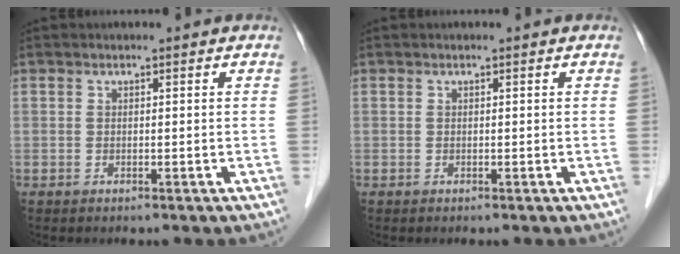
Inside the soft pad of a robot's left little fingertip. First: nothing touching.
{"total": 0.0}